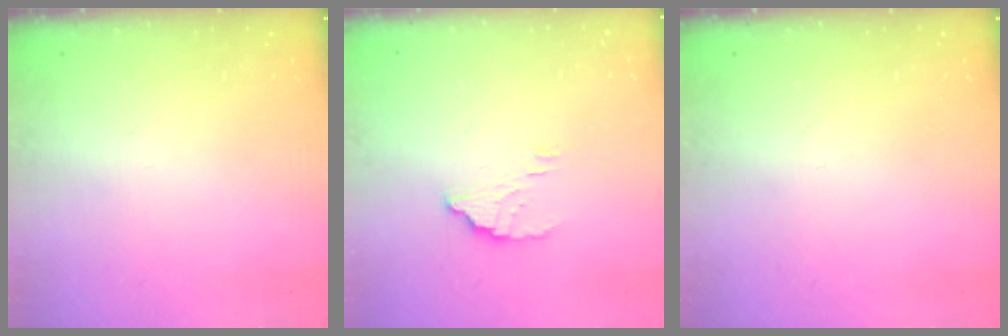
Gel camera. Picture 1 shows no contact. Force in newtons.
{"total": 3.5, "press": 3.5, "slide": 0.3}
{"total": 0.0}